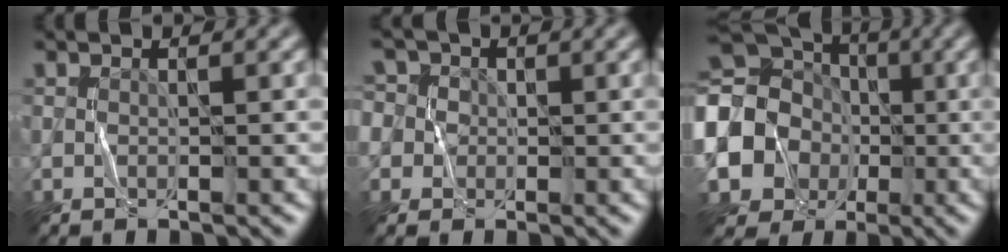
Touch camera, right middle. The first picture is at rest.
{"total": 8.2, "force": [3.1, 6.7, 3.6], "torque": [-0.067, 0.043, 0.008]}
{"total": 18.1, "force": [-2.3, 16.8, 6.4], "torque": [-0.178, 0.002, -0.086]}